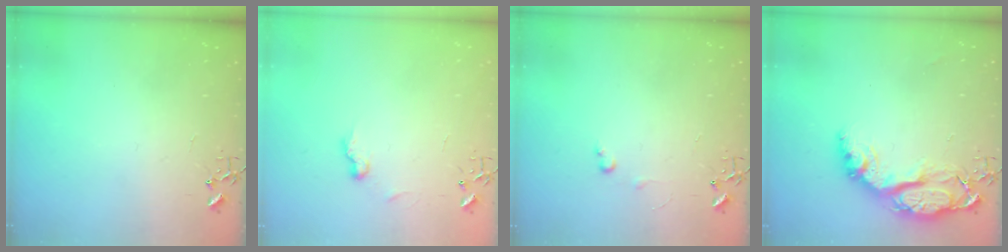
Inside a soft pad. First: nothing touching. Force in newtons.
{"total": 6.7, "press": 6.7, "slide": 0.4}
{"total": 4.2, "press": 4.2, "slide": 0.6}
{"total": 15.4, "press": 15.3, "slide": 1.2}